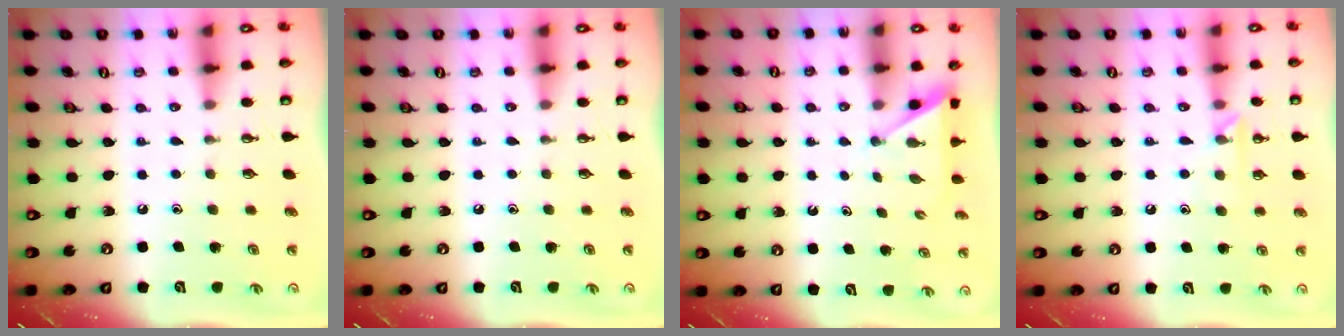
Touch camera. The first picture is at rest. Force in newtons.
{"total": 0.0}
{"total": 2.9, "press": 2.9, "slide": 0.2}
{"total": 5.0, "press": 4.9, "slide": 0.7}